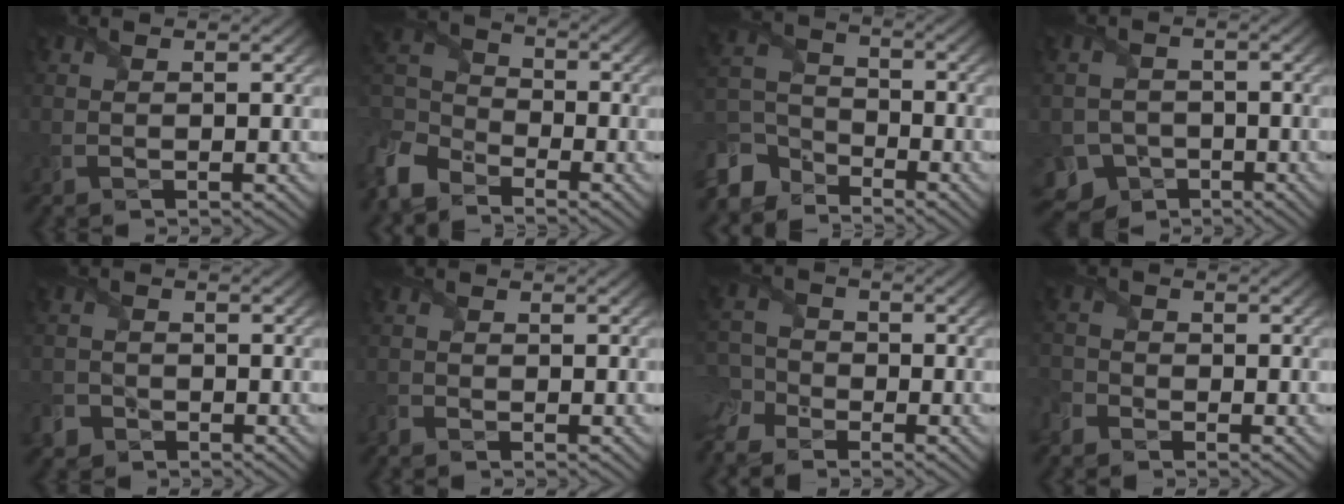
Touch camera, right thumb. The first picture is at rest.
{"total": 7.5, "force": [-5.4, 4.0, 3.4], "torque": [-0.097, -0.020, -0.126]}
{"total": 8.4, "force": [-6.4, 4.6, 2.9], "torque": [-0.078, -0.013, -0.148]}
{"total": 7.6, "force": [-4.5, 5.9, 1.7], "torque": [-0.034, -0.027, -0.085]}
{"total": 3.0, "force": [-2.2, 1.9, 0.7], "torque": [-0.021, -0.006, -0.052]}
{"total": 1.5, "force": [-1.4, 0.3, 0.2], "torque": [-0.011, -0.008, -0.037]}
{"total": 6.3, "force": [-4.9, 3.4, 2.2], "torque": [-0.073, -0.025, -0.099]}
{"total": 2.6, "force": [-2.2, 1.3, 0.6], "torque": [-0.021, -0.008, -0.060]}